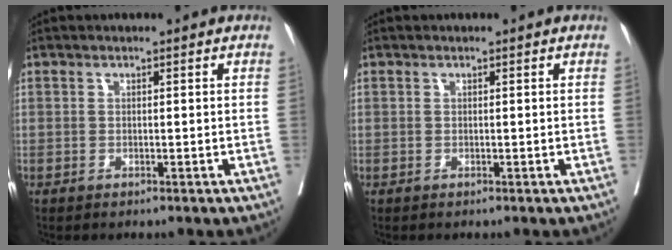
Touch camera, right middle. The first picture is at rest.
{"total": 0.0}